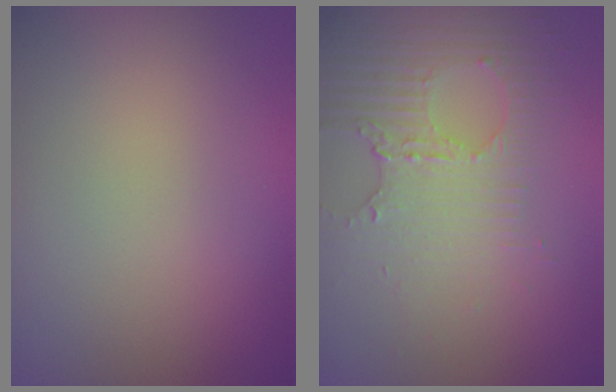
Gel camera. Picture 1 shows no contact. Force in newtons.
{"total": 3.6, "press": 3.3, "slide": 1.2}